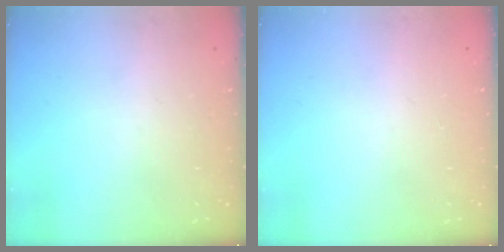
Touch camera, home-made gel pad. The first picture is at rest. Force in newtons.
{"total": 1.1, "press": 0.9, "slide": 0.6}